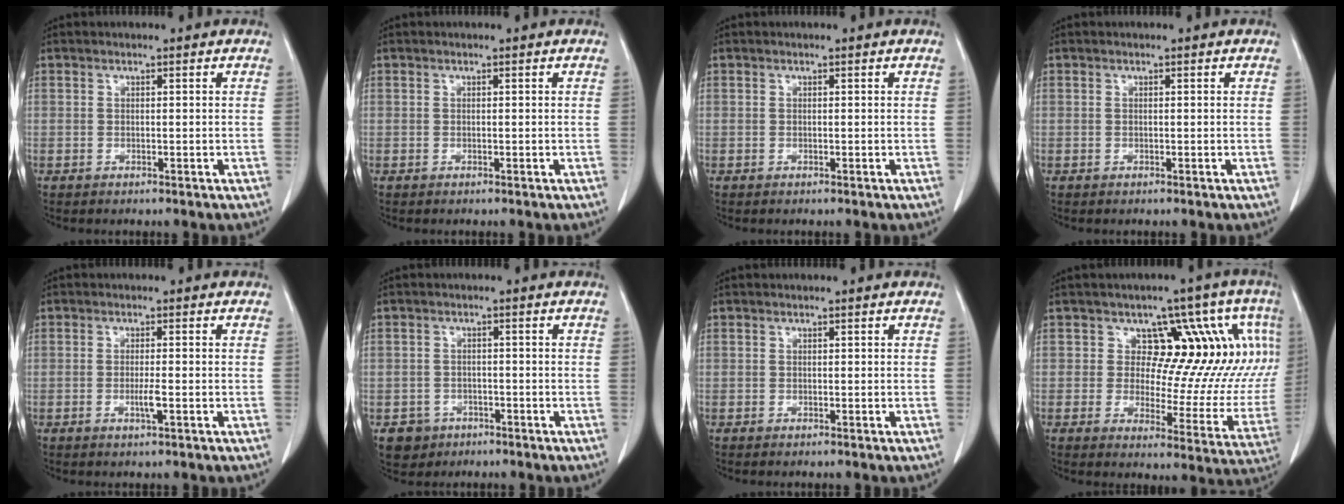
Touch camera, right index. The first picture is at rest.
{"total": 0.0}
{"total": 0.0}
{"total": 0.0}
{"total": 2.2, "force": [-0.7, 0.1, 2.1], "torque": [-0.039, -0.003, -0.013]}
{"total": 3.8, "force": [-1.9, 3.3, 0.1], "torque": [0.005, 0.012, -0.026]}
{"total": 0.0}
{"total": 15.2, "force": [5.9, 8.2, 11.4], "torque": [-0.109, 0.010, 0.066]}